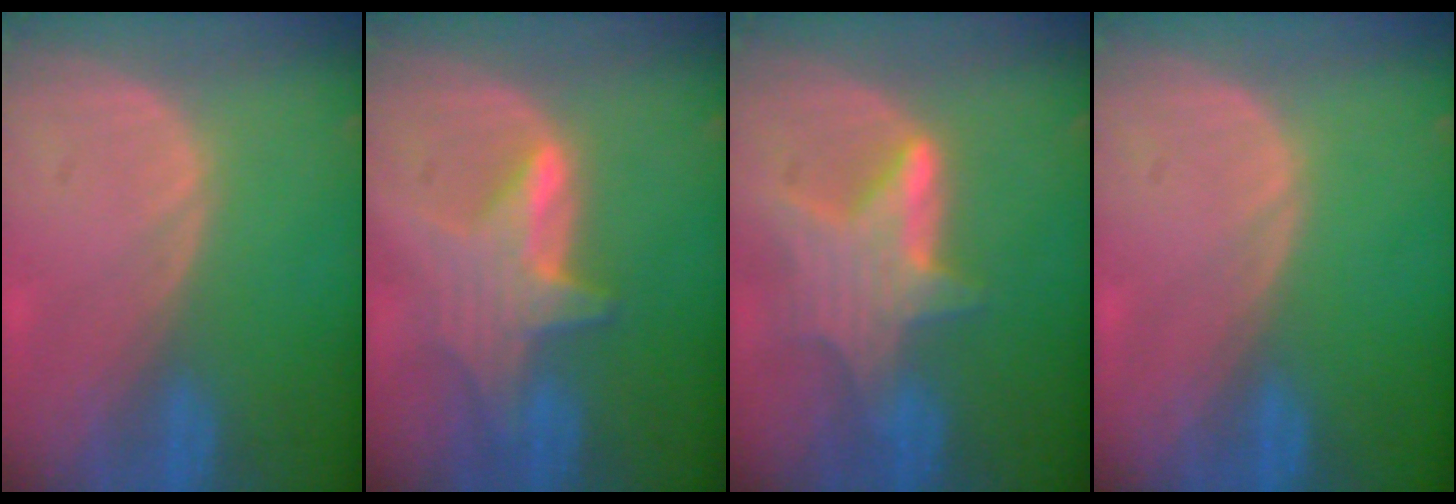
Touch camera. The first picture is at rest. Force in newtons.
{"total": 6.8, "press": 6.4, "slide": 2.1}
{"total": 6.9, "press": 6.7, "slide": 1.7}
{"total": 0.0}